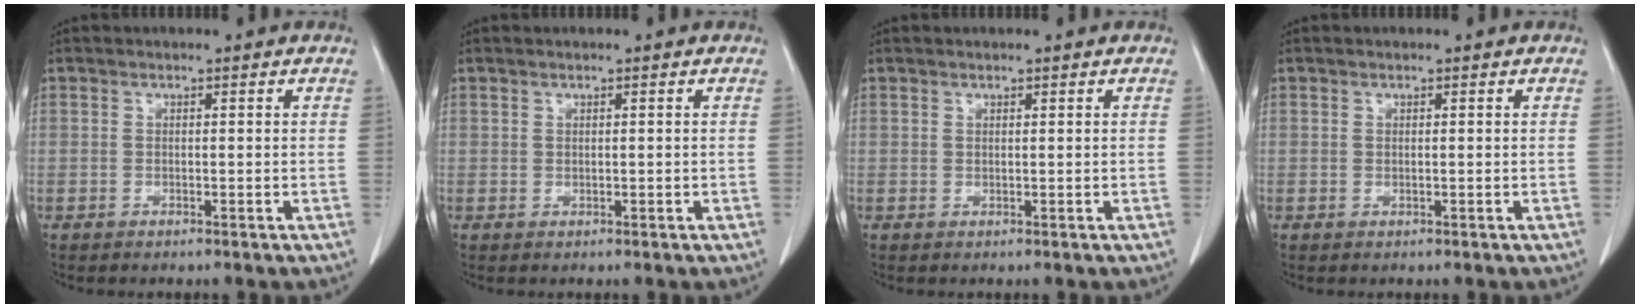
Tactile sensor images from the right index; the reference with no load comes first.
{"total": 0.0}
{"total": 0.0}
{"total": 0.0}